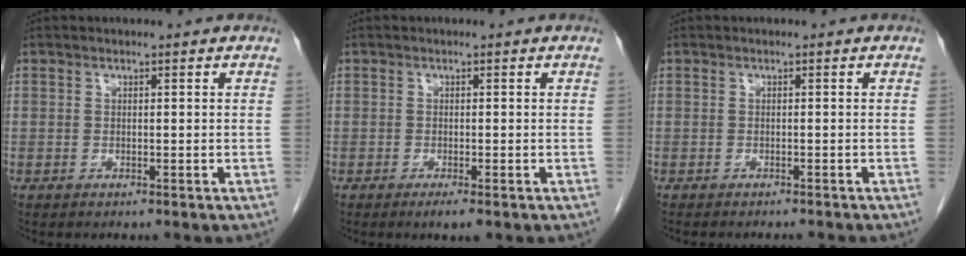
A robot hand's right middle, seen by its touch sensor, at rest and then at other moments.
{"total": 3.3, "force": [-2.2, 0.3, 2.5], "torque": [-0.039, -0.009, -0.033]}
{"total": 5.9, "force": [-5.3, 1.0, 2.3], "torque": [-0.021, -0.008, -0.064]}